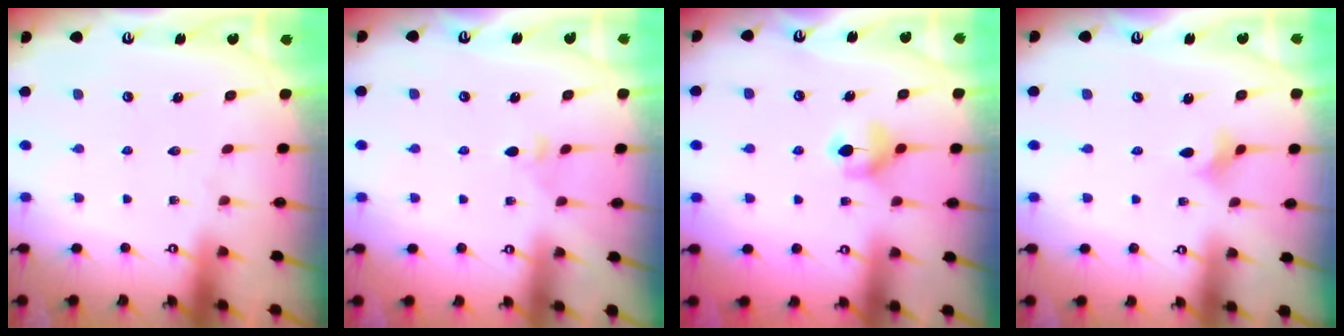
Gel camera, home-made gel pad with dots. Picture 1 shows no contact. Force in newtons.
{"total": 2.8, "press": 2.7, "slide": 0.8}
{"total": 5.9, "press": 5.9, "slide": 0.8}
{"total": 2.4, "press": 2.4, "slide": 0.5}